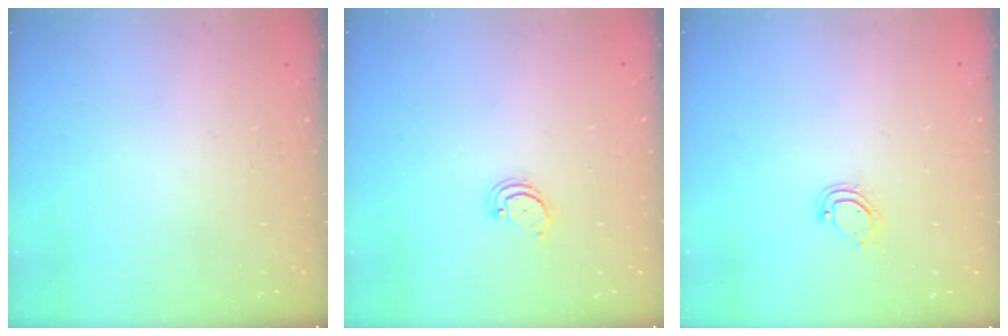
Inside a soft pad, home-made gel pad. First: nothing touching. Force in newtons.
{"total": 2.6, "press": 2.5, "slide": 0.5}
{"total": 4.3, "press": 4.3, "slide": 0.3}